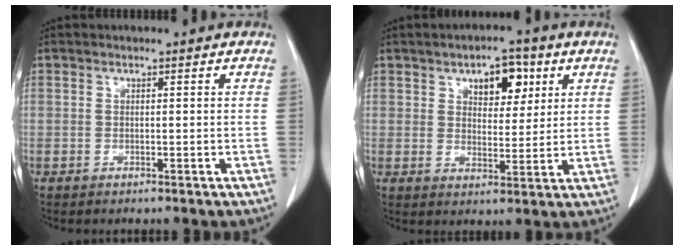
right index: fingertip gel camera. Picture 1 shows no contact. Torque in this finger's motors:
{"motor_torque": [0.36, 0.35, 0.10, 0.04]}